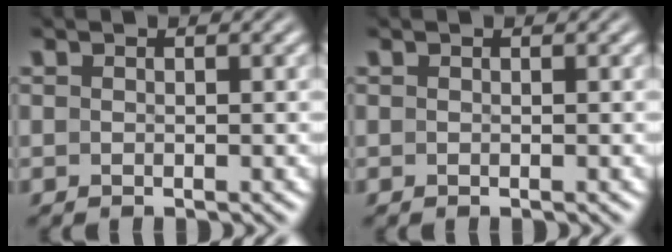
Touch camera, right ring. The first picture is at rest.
{"total": 0.0}